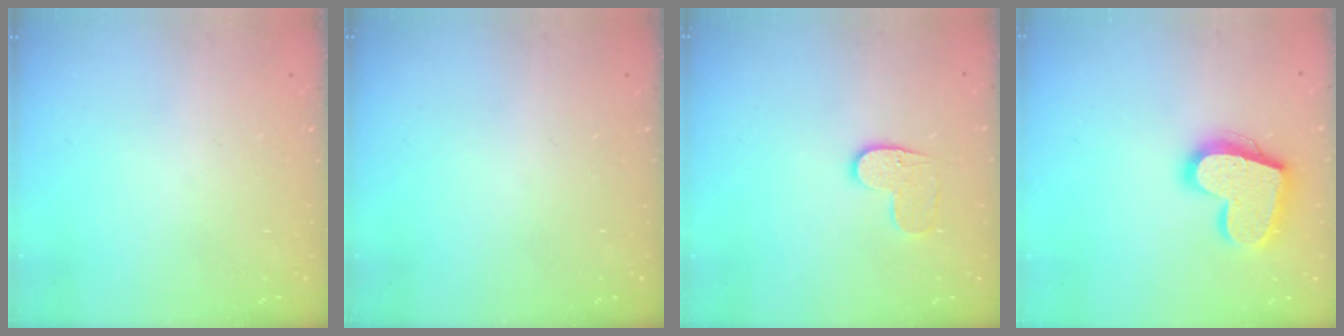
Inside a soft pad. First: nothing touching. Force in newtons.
{"total": 0.0}
{"total": 7.0, "press": 7.0, "slide": 0.2}
{"total": 18.7, "press": 18.6, "slide": 1.4}